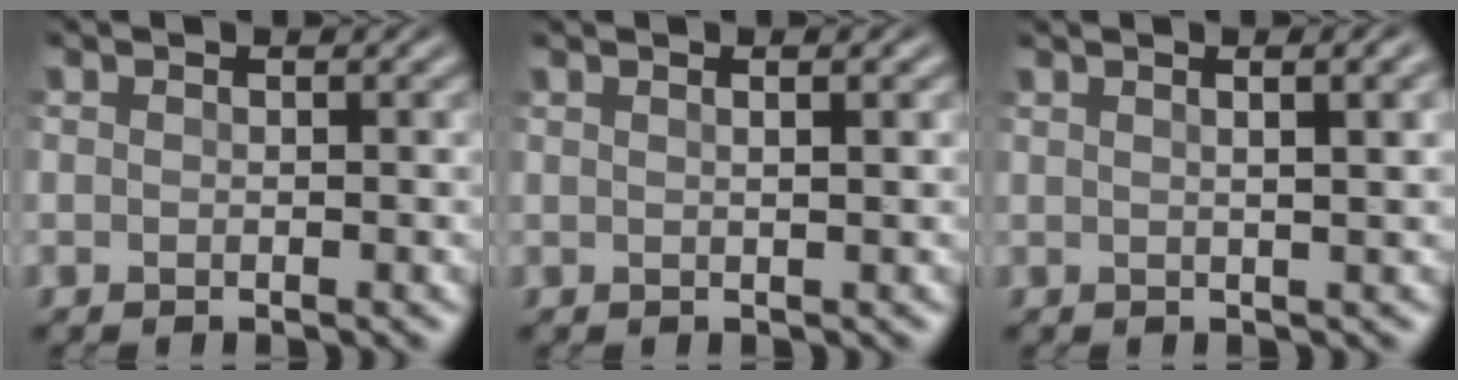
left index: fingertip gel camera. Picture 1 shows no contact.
{"total": 3.0, "force": [1.4, 1.4, 2.2], "torque": [-0.009, 0.014, -0.008]}
{"total": 7.4, "force": [3.1, 3.4, 5.8], "torque": [-0.032, 0.047, 0.005]}